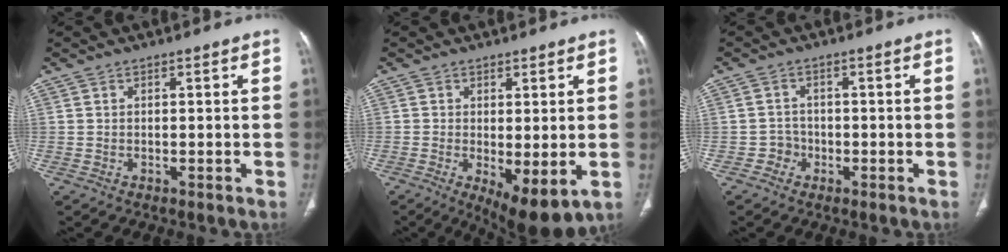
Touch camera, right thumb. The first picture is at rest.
{"total": 7.7, "force": [-1.8, 2.9, 6.9], "torque": [-0.108, -0.024, -0.023]}
{"total": 2.4, "force": [-1.1, 2.1, 0.2], "torque": [0.009, 0.012, -0.027]}